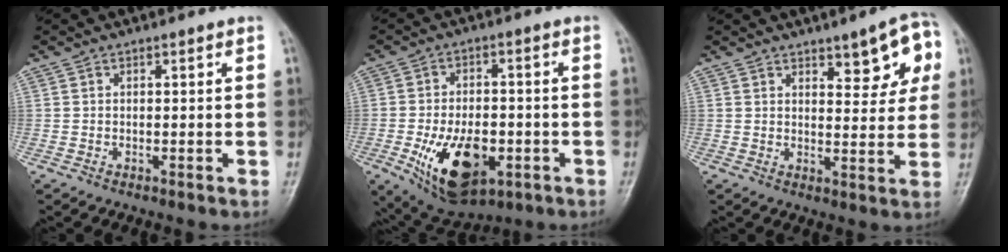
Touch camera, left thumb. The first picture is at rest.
{"total": 14.7, "force": [-5.0, 8.2, 11.2], "torque": [-0.163, 0.011, -0.070]}
{"total": 9.1, "force": [4.2, 3.7, 7.2], "torque": [-0.061, -0.015, 0.051]}